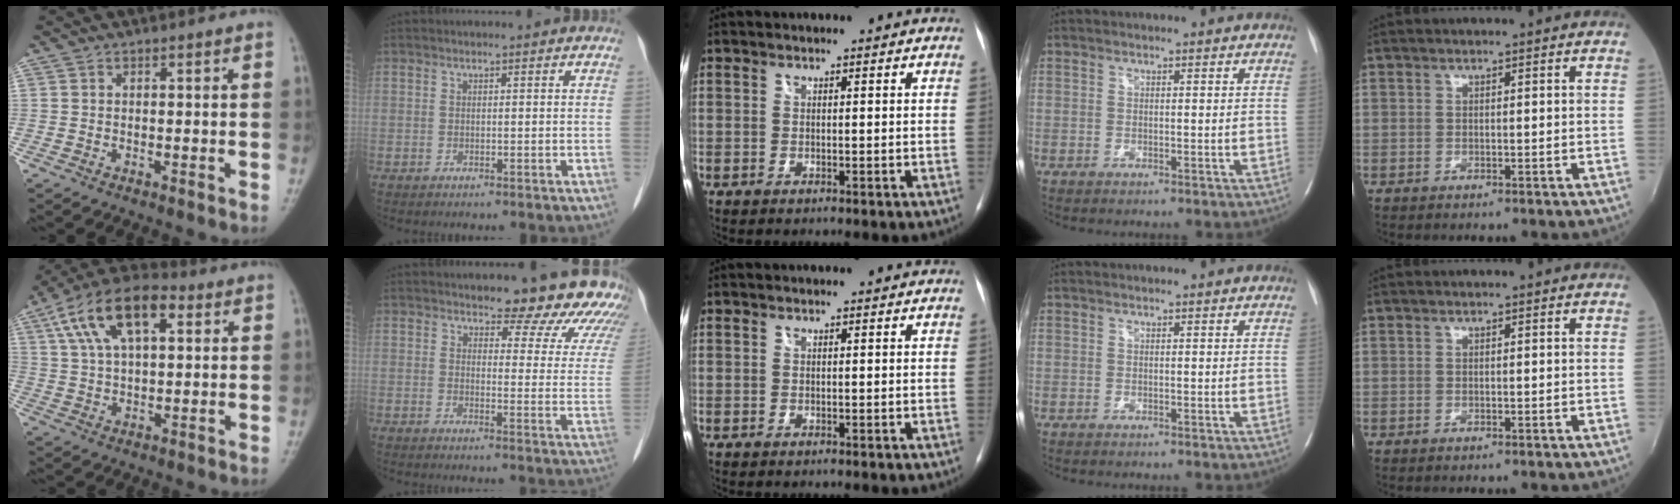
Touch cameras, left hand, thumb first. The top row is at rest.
{"thumb": {"total": 15.3, "force": [5.8, 7.5, 11.9], "torque": [-0.206, 0.018, 0.095]}, "index": {"total": 16.5, "force": [15.4, 3.9, 4.3], "torque": [-0.011, -0.075, 0.143]}}